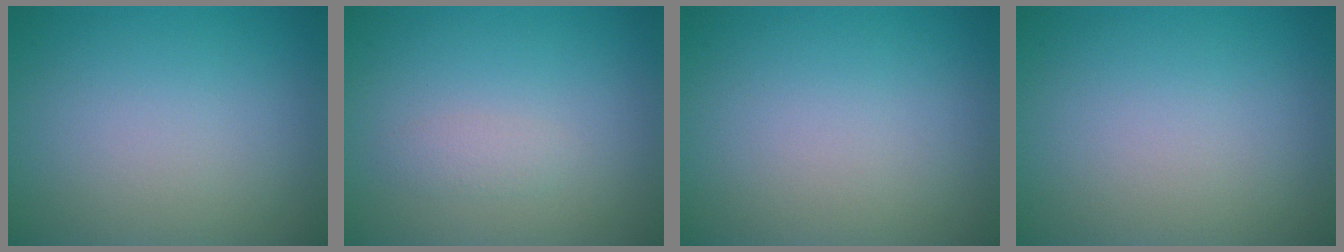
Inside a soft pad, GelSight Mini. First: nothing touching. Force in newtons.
{"total": 1.1, "press": 1.1, "slide": 0.1}
{"total": 0.0}
{"total": 0.0}